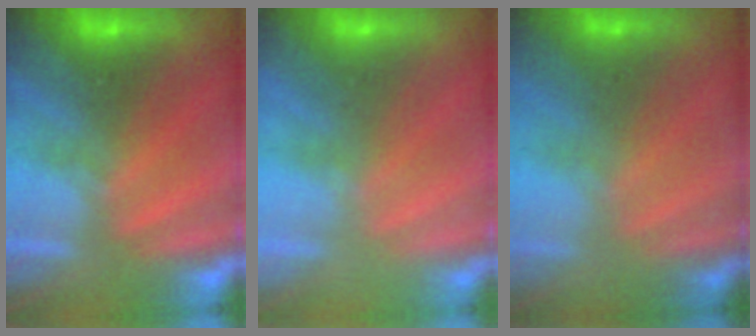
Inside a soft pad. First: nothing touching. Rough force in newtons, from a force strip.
{"total": 2.1}
{"total": 1.7}